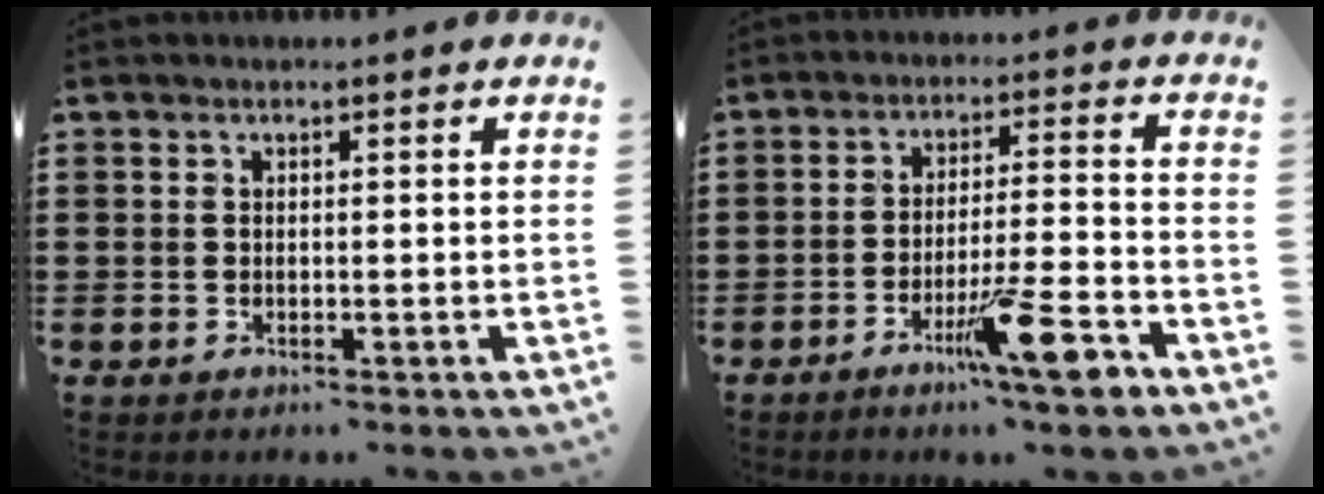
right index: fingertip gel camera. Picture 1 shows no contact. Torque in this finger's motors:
{"motor_torque": [0.57, -0.54, 0.34, 0.14]}